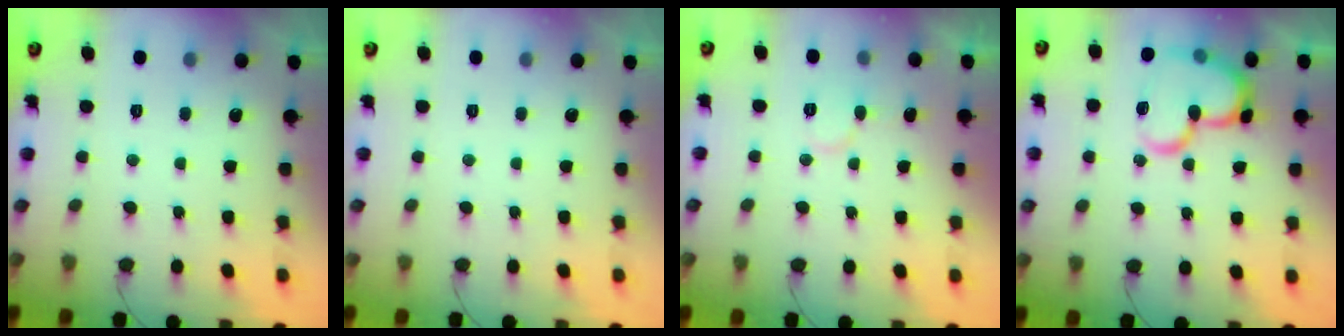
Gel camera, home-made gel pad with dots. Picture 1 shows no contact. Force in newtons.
{"total": 0.0}
{"total": 5.9, "press": 5.9, "slide": 0.7}
{"total": 17.6, "press": 17.5, "slide": 2.1}